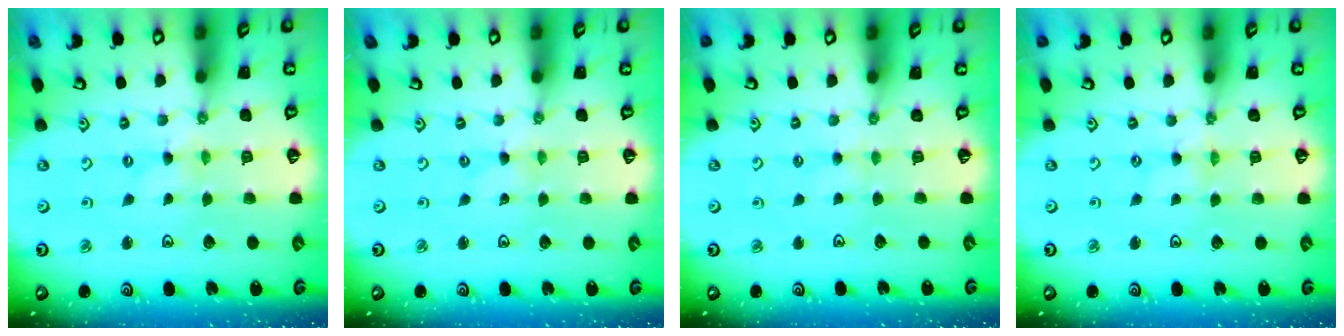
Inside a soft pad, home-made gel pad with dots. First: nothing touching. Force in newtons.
{"total": 0.0}
{"total": 0.8, "press": 0.8, "slide": 0.3}
{"total": 0.0}